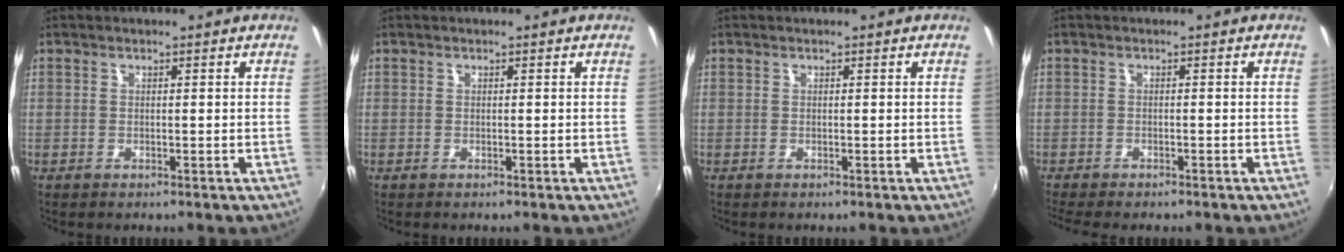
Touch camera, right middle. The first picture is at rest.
{"total": 0.0}
{"total": 0.0}
{"total": 4.7, "force": [-4.0, 0.9, 2.2], "torque": [-0.053, -0.024, -0.069]}